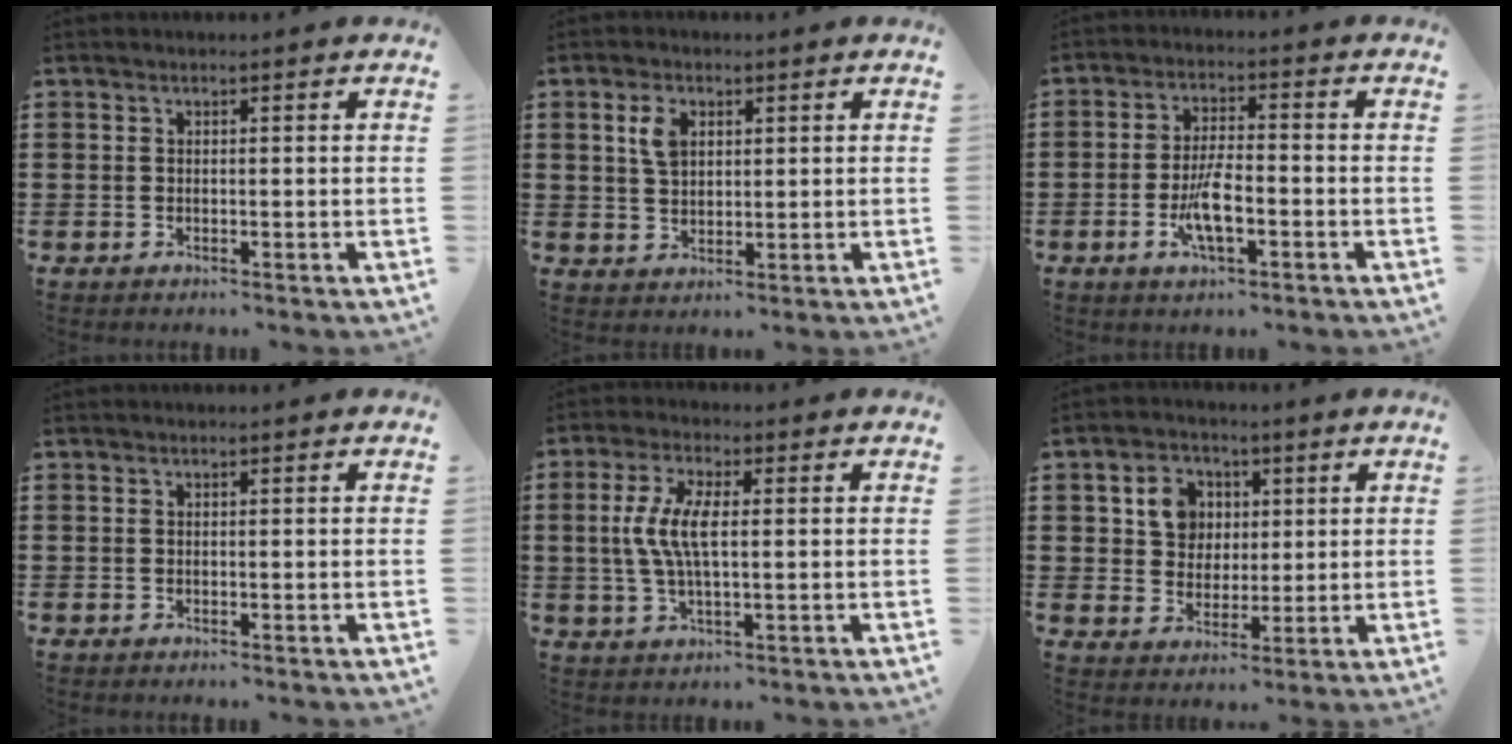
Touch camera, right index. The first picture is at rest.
{"total": 4.1, "force": [1.5, 2.4, 2.9], "torque": [-0.067, 0.011, 0.026]}
{"total": 6.7, "force": [-2.3, 1.8, 6.0], "torque": [-0.127, -0.011, -0.045]}
{"total": 0.0}
{"total": 6.8, "force": [0.4, 2.4, 6.4], "torque": [-0.148, -0.003, -0.003]}
{"total": 6.3, "force": [2.0, 5.6, 2.3], "torque": [-0.056, 0.014, 0.031]}